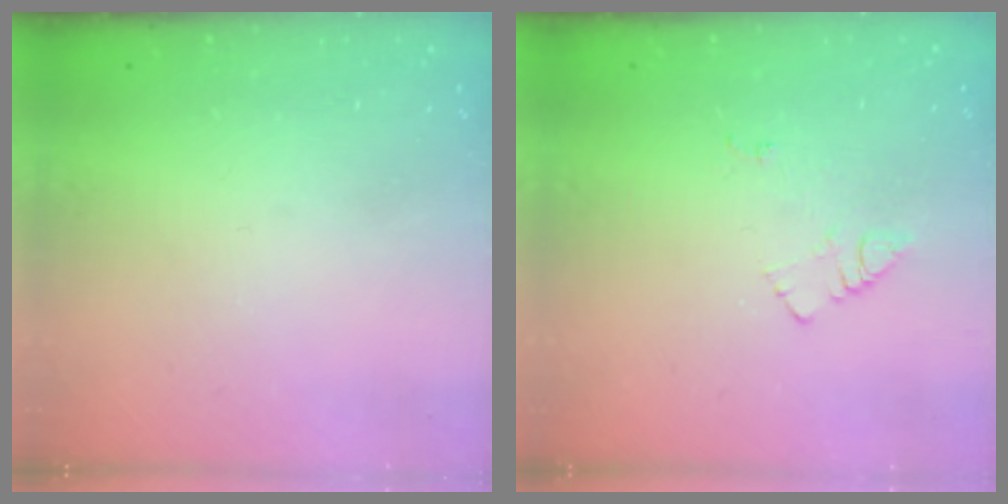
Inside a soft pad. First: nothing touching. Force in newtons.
{"total": 6.2, "press": 6.2, "slide": 0.8}